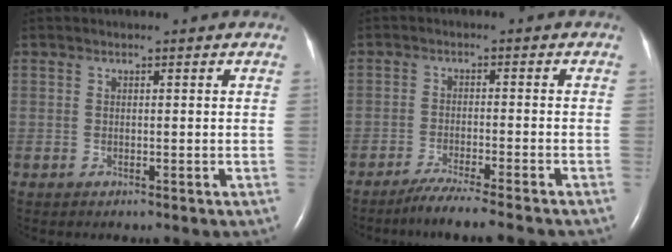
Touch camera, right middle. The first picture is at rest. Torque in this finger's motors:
{"motor_torque": [0.70, -0.72, 0.05, 0.07]}